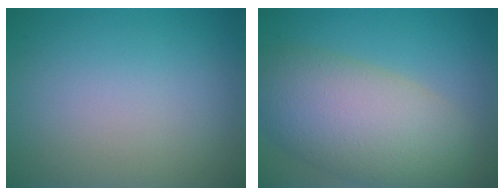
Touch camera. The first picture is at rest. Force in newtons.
{"total": 9.6, "press": 9.6, "slide": 0.4}